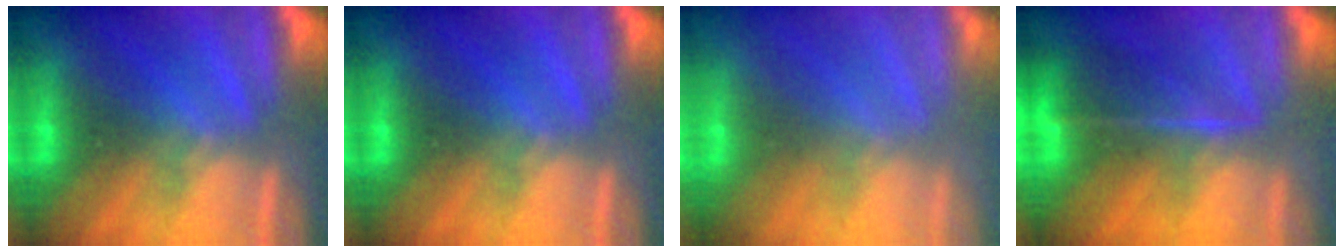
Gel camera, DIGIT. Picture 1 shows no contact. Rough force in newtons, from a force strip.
{"total": 0.0}
{"total": 7.4}
{"total": 7.4}